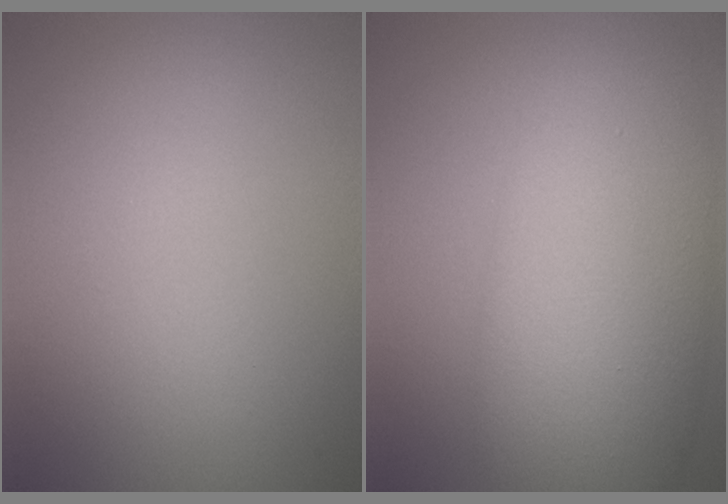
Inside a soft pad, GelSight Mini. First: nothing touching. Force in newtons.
{"total": 10.1, "press": 10.1, "slide": 0.2}